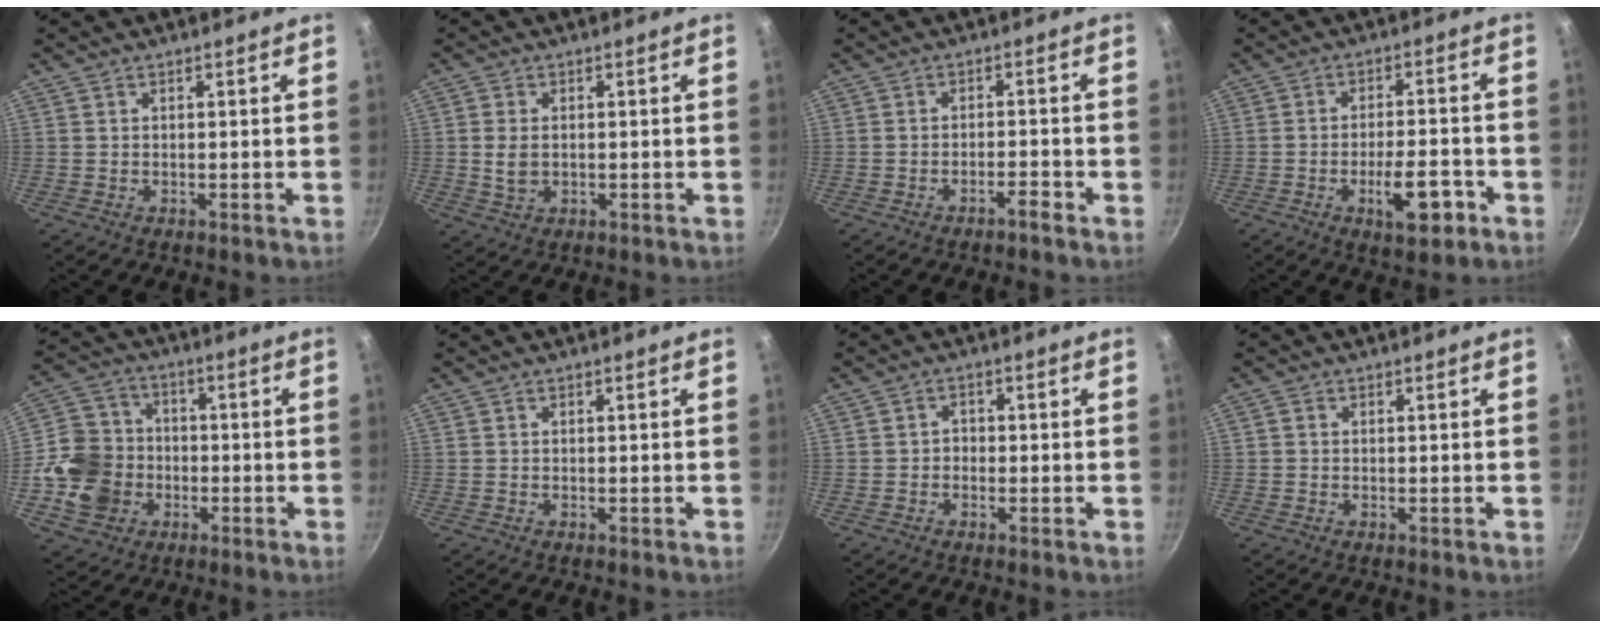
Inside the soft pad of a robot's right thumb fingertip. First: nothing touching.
{"total": 3.9, "force": [0.0, 2.6, 2.9], "torque": [-0.058, 0.001, 0.002]}
{"total": 2.4, "force": [-1.9, 0.3, 1.5], "torque": [-0.026, 0.018, -0.028]}
{"total": 8.8, "force": [-3.8, 3.3, 7.3], "torque": [-0.096, 0.020, -0.055]}
{"total": 13.7, "force": [-3.1, 11.8, 6.2], "torque": [-0.099, 0.032, -0.060]}
{"total": 0.0}
{"total": 1.7, "force": [-0.6, 1.4, 0.7], "torque": [-0.004, 0.007, -0.012]}
{"total": 0.6, "force": [0.0, 0.6, 0.2], "torque": [-0.003, 0.003, -0.002]}